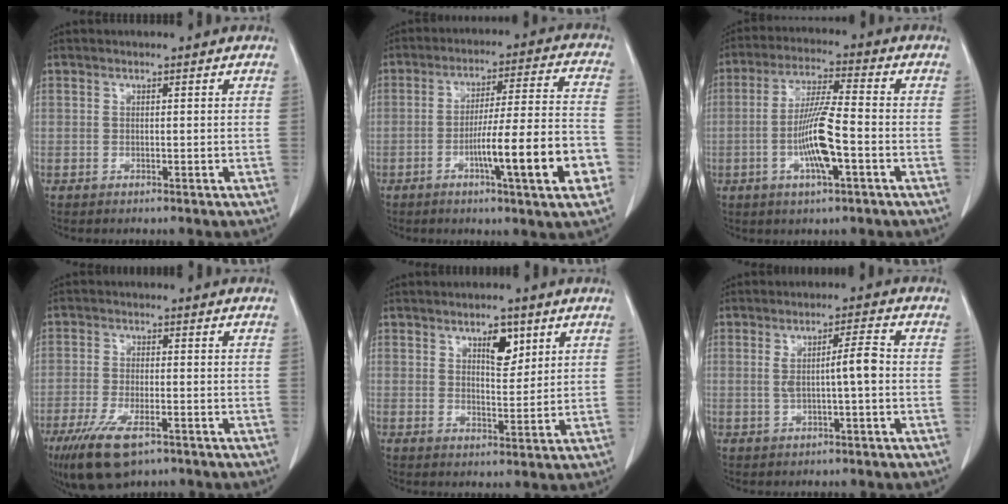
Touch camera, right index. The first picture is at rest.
{"total": 14.9, "force": [-5.3, 0.3, 13.9], "torque": [-0.221, 0.000, -0.080]}
{"total": 9.6, "force": [-2.6, 0.9, 9.2], "torque": [-0.179, -0.002, -0.051]}
{"total": 9.5, "force": [-5.9, 2.9, 6.9], "torque": [-0.128, -0.020, -0.098]}
{"total": 4.7, "force": [2.5, 1.9, 3.5], "torque": [-0.054, -0.003, 0.042]}
{"total": 4.6, "force": [-0.2, 0.1, 4.6], "torque": [-0.081, 0.008, 0.000]}